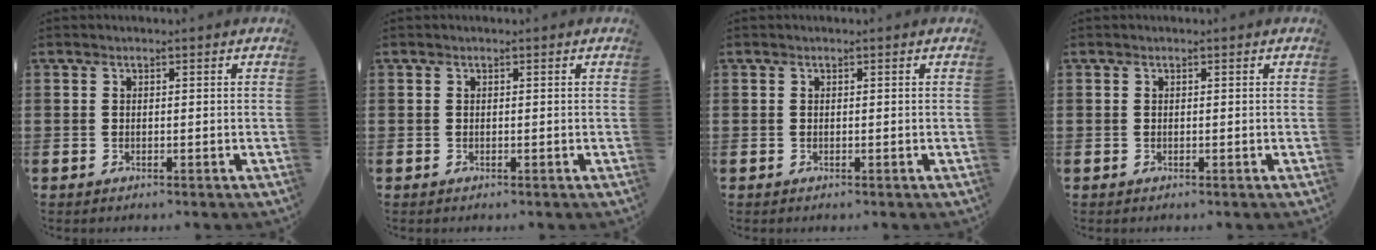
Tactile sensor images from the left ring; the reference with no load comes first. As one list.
[{"total": 0.0}, {"total": 0.0}, {"total": 0.0}]